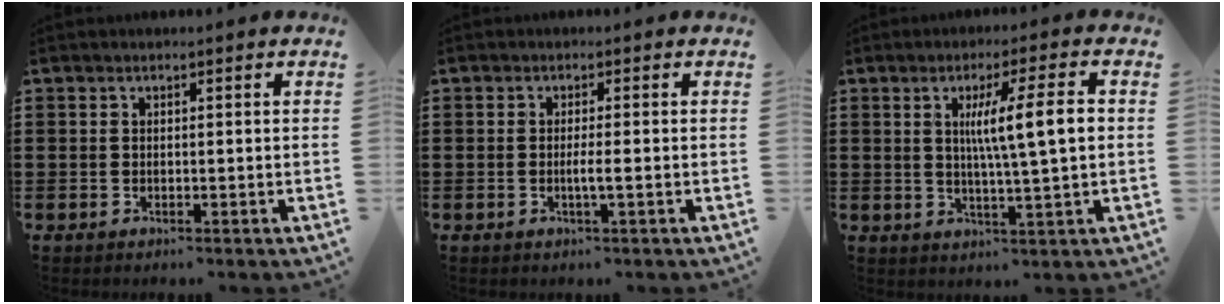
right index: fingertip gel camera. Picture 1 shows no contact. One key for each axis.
{"total": 2.2, "fx": -0.6, "fy": -0.1, "fz": 2.1, "tx": -0.036, "ty": -0.004, "tz": -0.012}
{"total": 8.8, "fx": 1.3, "fy": 0.6, "fz": 8.7, "tx": -0.152, "ty": -0.002, "tz": 0.013}